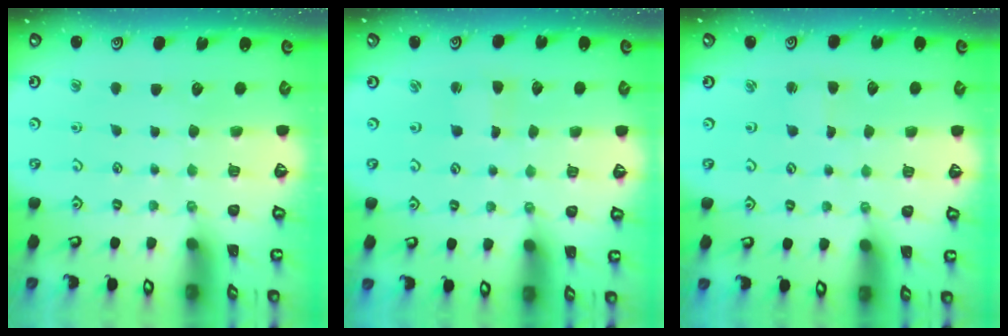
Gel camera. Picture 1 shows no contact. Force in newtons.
{"total": 1.0, "press": 1.0, "slide": 0.1}
{"total": 1.0, "press": 0.9, "slide": 0.1}